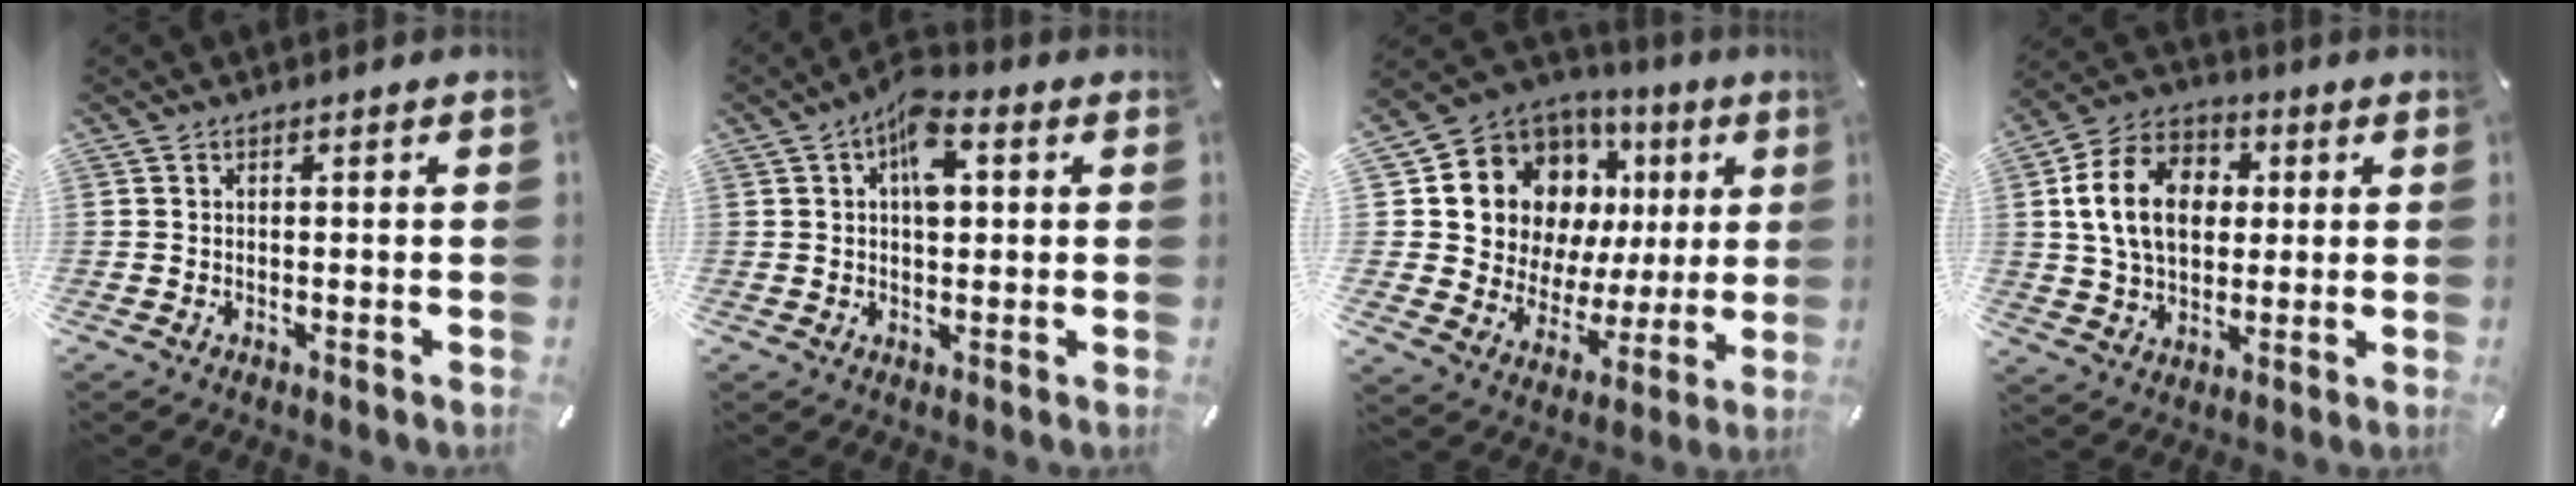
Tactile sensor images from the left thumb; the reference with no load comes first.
{"total": 8.2, "force": [2.3, 4.6, 6.5], "torque": [-0.096, 0.000, 0.037]}
{"total": 15.7, "force": [6.9, 12.4, 6.6], "torque": [-0.120, -0.050, 0.144]}
{"total": 15.3, "force": [1.9, 11.7, 9.6], "torque": [-0.201, 0.018, 0.030]}